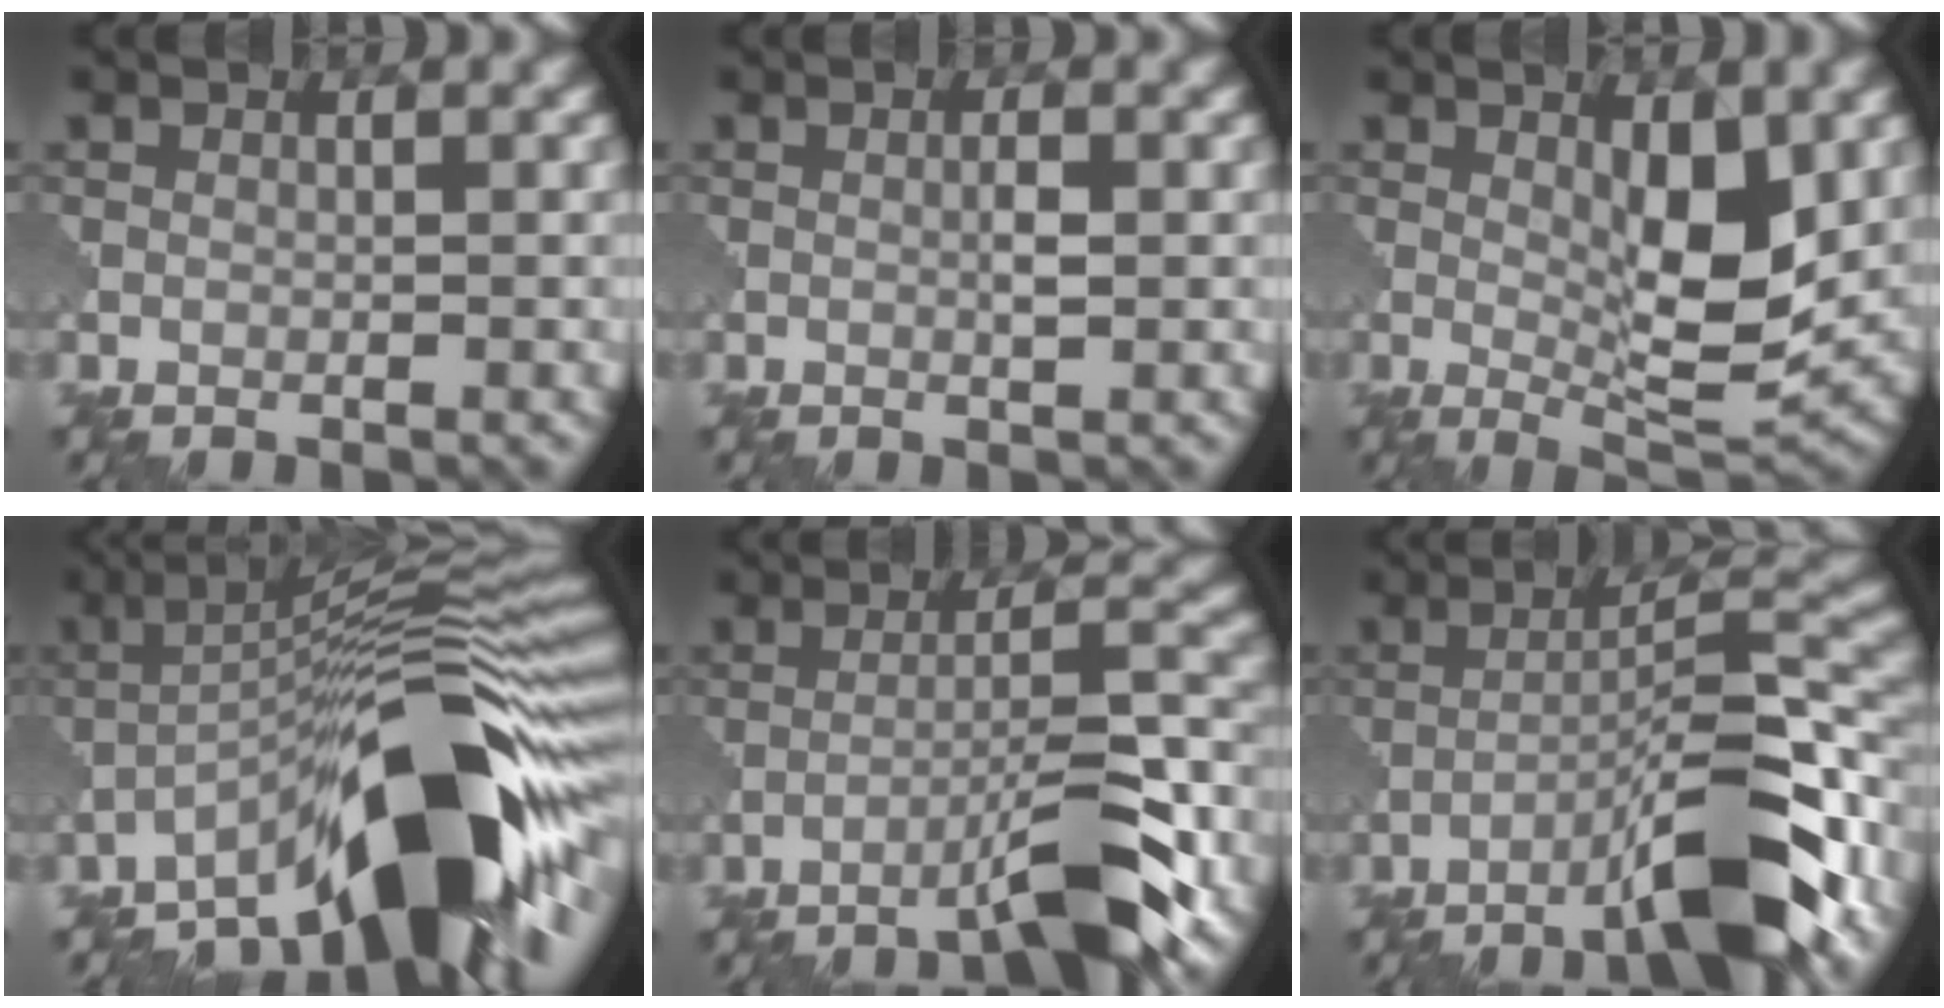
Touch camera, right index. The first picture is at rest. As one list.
[{"total": 1.0, "force": [0.3, 0.1, 0.9], "torque": [-0.018, 0.002, 0.009]}, {"total": 6.3, "force": [1.1, 2.0, 5.9], "torque": [-0.088, -0.011, 0.027]}, {"total": 14.1, "force": [-7.7, 3.2, 11.3], "torque": [-0.165, 0.018, -0.130]}, {"total": 7.9, "force": [-5.2, 1.0, 5.9], "torque": [-0.084, 0.017, -0.085]}, {"total": 11.1, "force": [-6.8, 2.4, 8.5], "torque": [-0.125, 0.019, -0.109]}]